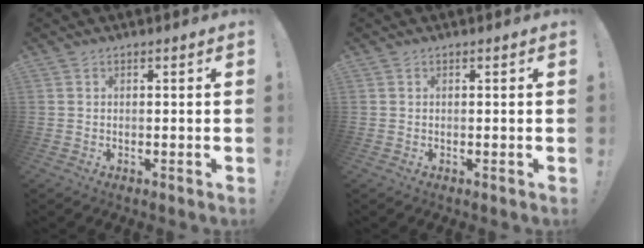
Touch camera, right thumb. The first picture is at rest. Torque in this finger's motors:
{"motor_torque": [0.24, 0.07, 0.31, -0.02, 0.00]}